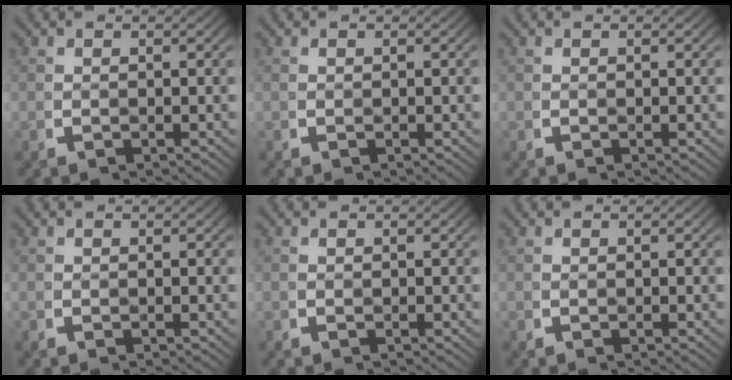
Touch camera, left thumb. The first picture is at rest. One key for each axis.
{"total": 0.0}
{"total": 0.0}
{"total": 0.0}
{"total": 0.0}
{"total": 0.0}